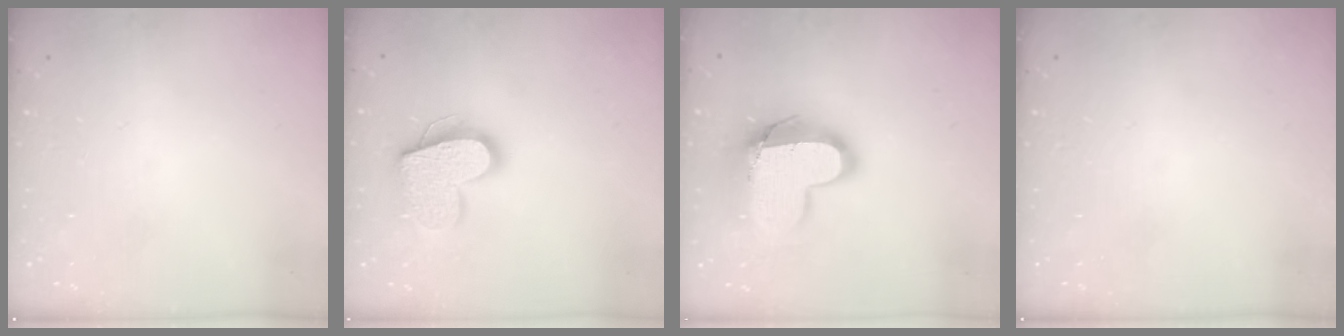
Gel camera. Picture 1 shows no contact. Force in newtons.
{"total": 15.8, "press": 15.7, "slide": 1.4}
{"total": 15.4, "press": 15.4, "slide": 1.1}
{"total": 0.0}